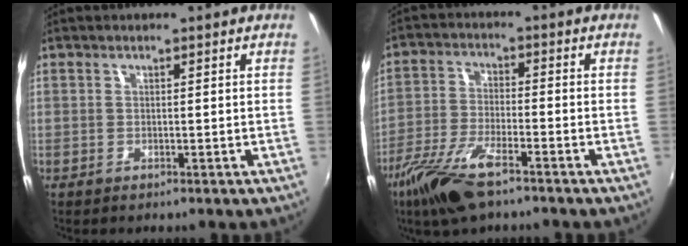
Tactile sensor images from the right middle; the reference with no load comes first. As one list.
[{"total": 11.7, "force": [-7.9, 3.1, 8.1], "torque": [-0.181, -0.026, -0.158]}]